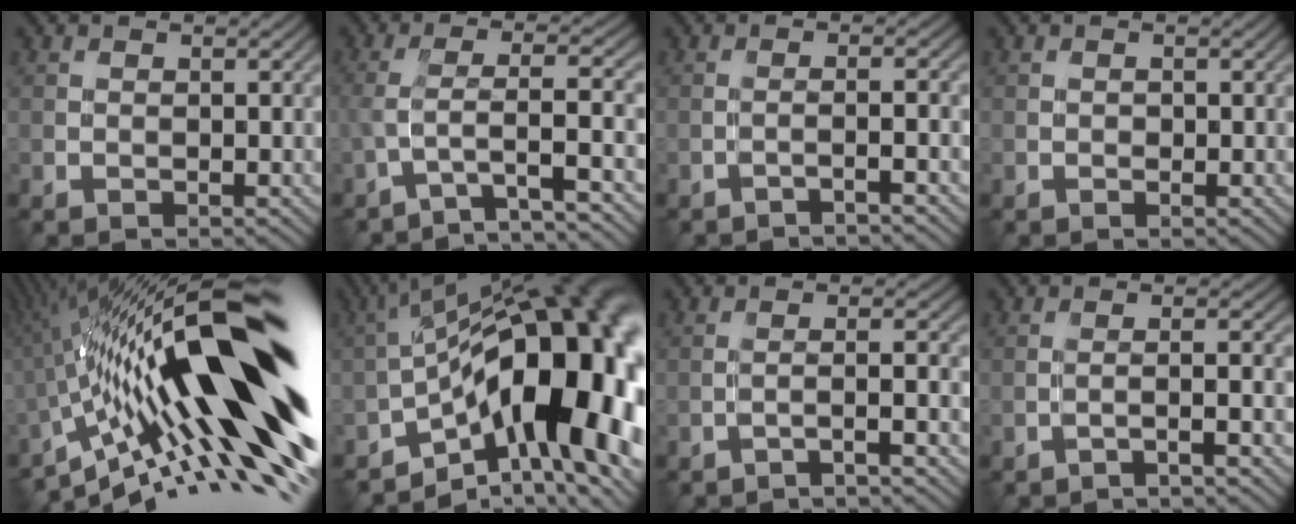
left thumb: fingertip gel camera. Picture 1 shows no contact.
{"total": 5.6, "force": [-3.1, 1.1, 4.6], "torque": [-0.066, 0.011, -0.075]}
{"total": 2.3, "force": [-1.4, 0.4, 1.8], "torque": [-0.016, 0.009, -0.043]}
{"total": 0.7, "force": [-0.2, 0.5, 0.4], "torque": [-0.005, -0.001, -0.003]}
{"total": 19.9, "force": [-1.9, 5.8, 18.9], "torque": [-0.295, 0.017, -0.056]}
{"total": 20.5, "force": [-5.2, 8.8, 17.8], "torque": [-0.232, 0.012, -0.081]}
{"total": 2.9, "force": [-1.9, 0.4, 2.2], "torque": [-0.021, 0.011, -0.053]}
{"total": 2.6, "force": [-1.6, 0.4, 2.0], "torque": [-0.019, 0.010, -0.048]}